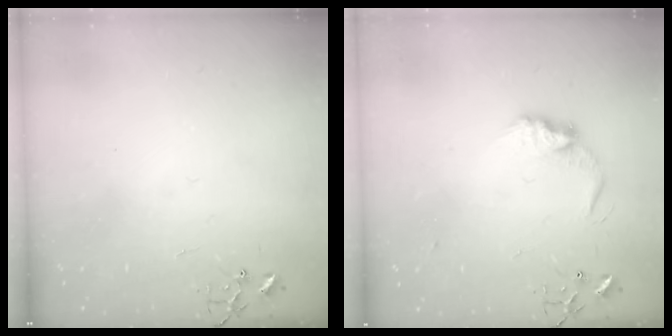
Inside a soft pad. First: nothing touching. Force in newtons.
{"total": 9.4, "press": 9.4, "slide": 0.5}